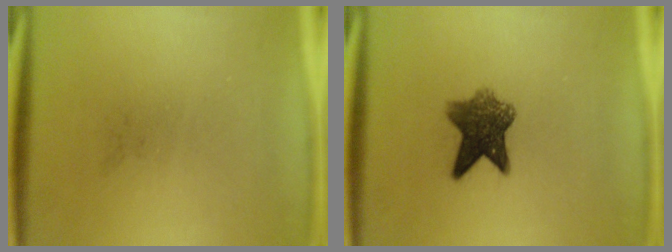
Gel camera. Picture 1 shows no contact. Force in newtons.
{"total": 7.3}